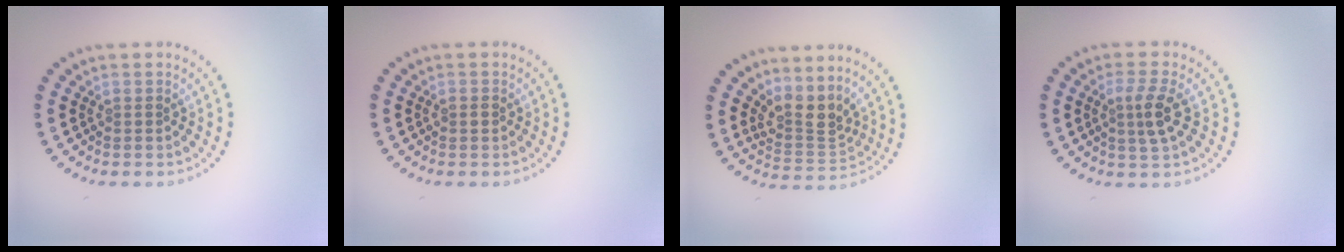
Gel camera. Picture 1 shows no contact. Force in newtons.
{"total": 0.8, "press": 0.8, "slide": 0.1}
{"total": 3.2, "press": 2.2, "slide": 2.3}
{"total": 2.6, "press": 2.4, "slide": 1.0}